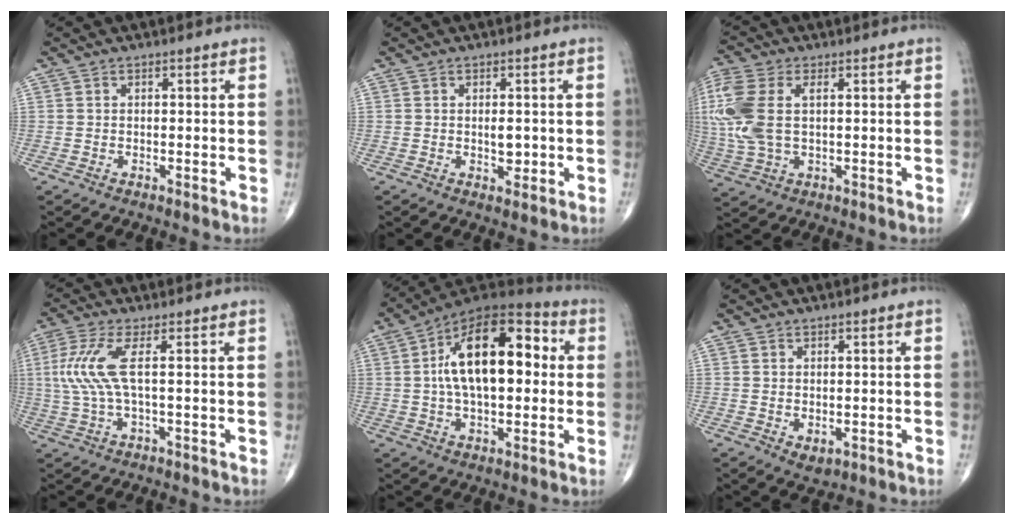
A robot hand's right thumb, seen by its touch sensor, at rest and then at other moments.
{"total": 2.6, "force": [-0.1, 1.4, 2.1], "torque": [-0.026, -0.003, 0.001]}
{"total": 13.1, "force": [2.0, 7.3, 10.6], "torque": [-0.285, 0.015, 0.042]}
{"total": 7.6, "force": [1.0, 1.5, 7.3], "torque": [-0.208, 0.006, 0.019]}
{"total": 20.4, "force": [2.5, 10.4, 17.3], "torque": [-0.263, 0.030, 0.029]}
{"total": 2.3, "force": [-0.3, 1.6, 1.6], "torque": [-0.020, -0.005, 0.005]}